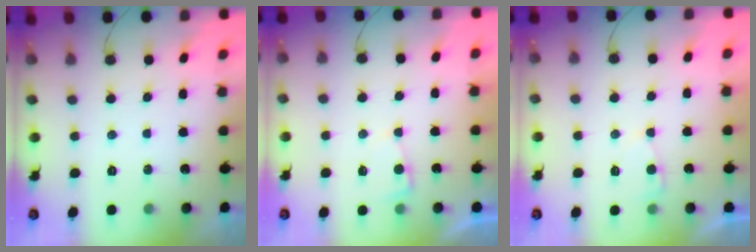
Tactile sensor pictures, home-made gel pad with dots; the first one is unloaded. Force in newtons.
{"total": 2.1, "press": 2.1, "slide": 0.3}
{"total": 2.0, "press": 2.0, "slide": 0.3}